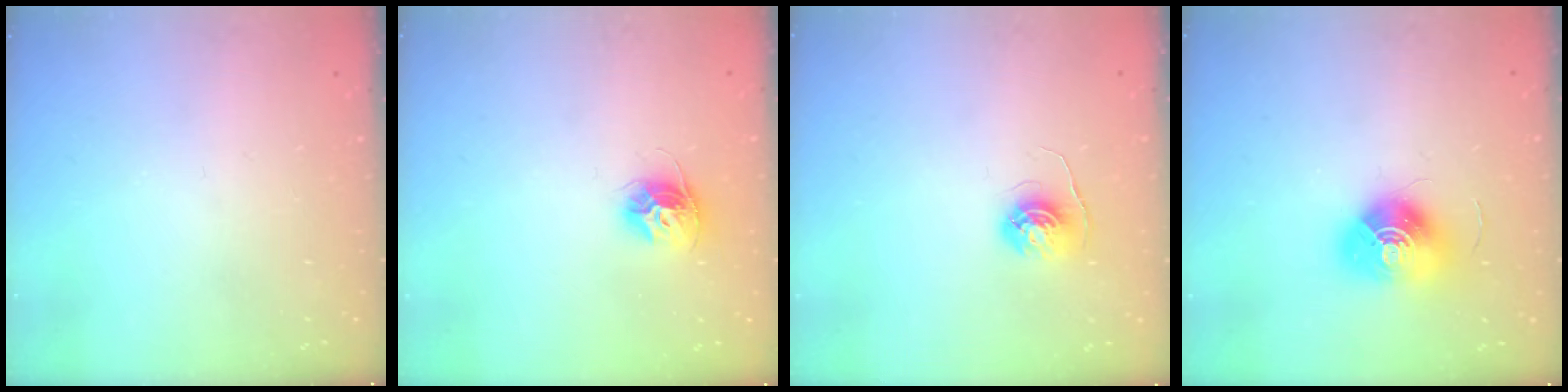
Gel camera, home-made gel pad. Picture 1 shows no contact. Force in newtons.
{"total": 10.3, "press": 10.3, "slide": 0.8}
{"total": 5.6, "press": 5.5, "slide": 0.4}
{"total": 12.7, "press": 12.7, "slide": 0.5}